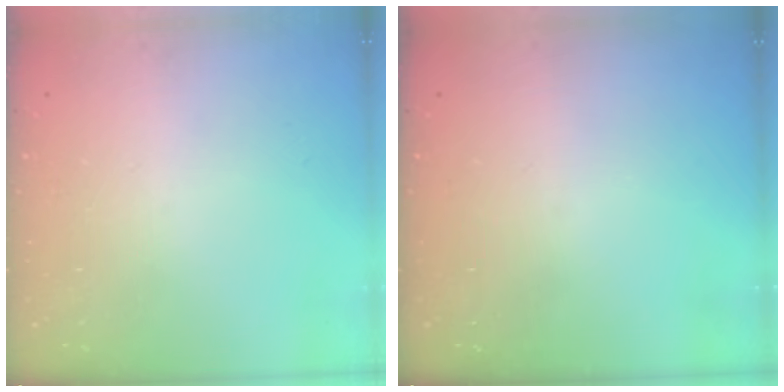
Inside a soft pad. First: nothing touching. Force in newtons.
{"total": 0.0}